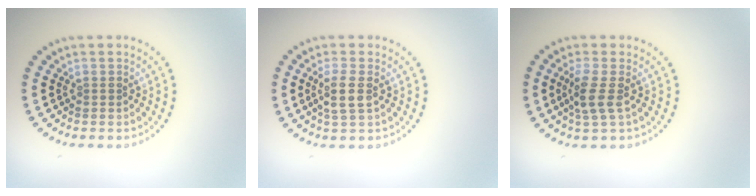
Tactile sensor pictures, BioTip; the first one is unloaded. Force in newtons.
{"total": 2.4, "press": 2.1, "slide": 1.1}
{"total": 2.5, "press": 2.0, "slide": 1.4}